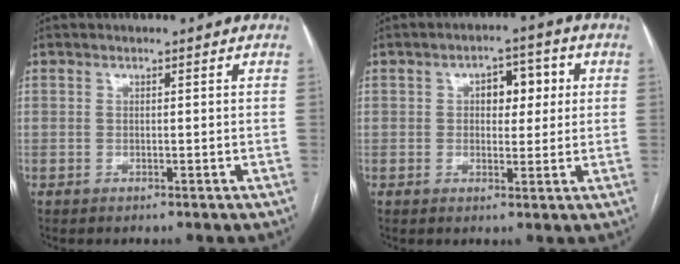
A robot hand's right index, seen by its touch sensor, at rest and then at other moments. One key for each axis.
{"total": 5.5, "fx": 1.2, "fy": 3.1, "fz": 4.4, "tx": -0.057, "ty": 0.020, "tz": 0.019}